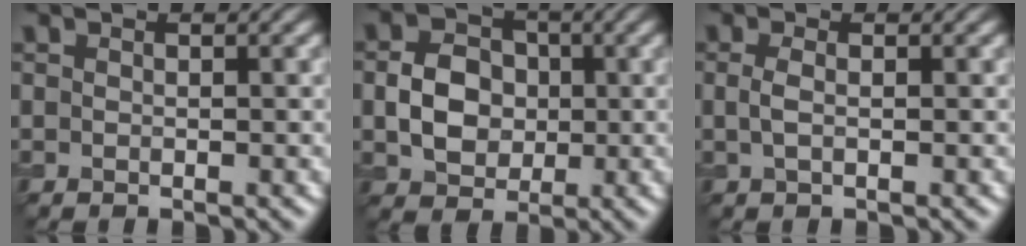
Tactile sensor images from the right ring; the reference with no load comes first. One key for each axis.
{"total": 4.3, "fx": -0.3, "fy": 3.5, "fz": 2.5, "tx": -0.048, "ty": -0.003, "tz": -0.007}
{"total": 1.0, "fx": -0.1, "fy": 0.4, "fz": 1.0, "tx": -0.025, "ty": -0.004, "tz": -0.003}